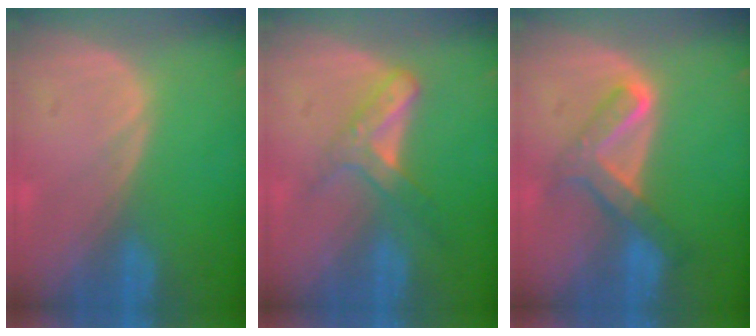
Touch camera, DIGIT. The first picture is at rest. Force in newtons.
{"total": 5.6, "press": 4.9, "slide": 2.7}
{"total": 5.9, "press": 5.7, "slide": 1.6}